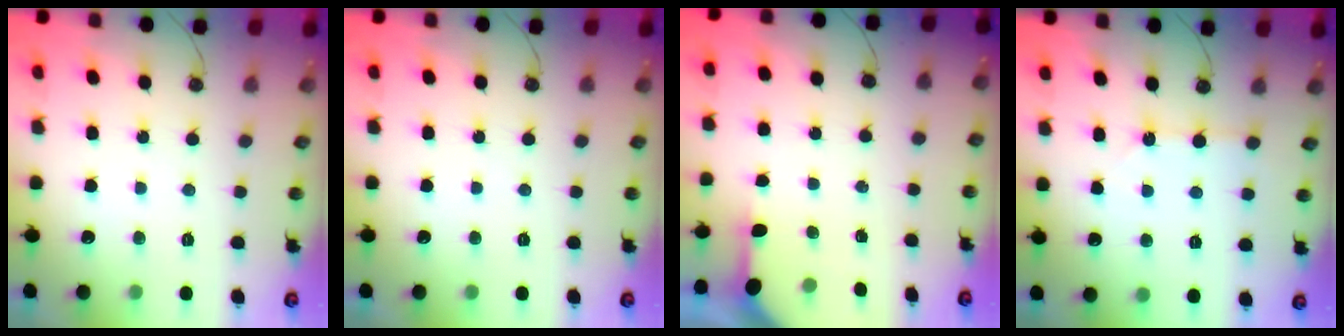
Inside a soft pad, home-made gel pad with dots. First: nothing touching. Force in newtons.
{"total": 0.0}
{"total": 3.4, "press": 3.4, "slide": 0.4}
{"total": 2.7, "press": 2.7, "slide": 0.3}